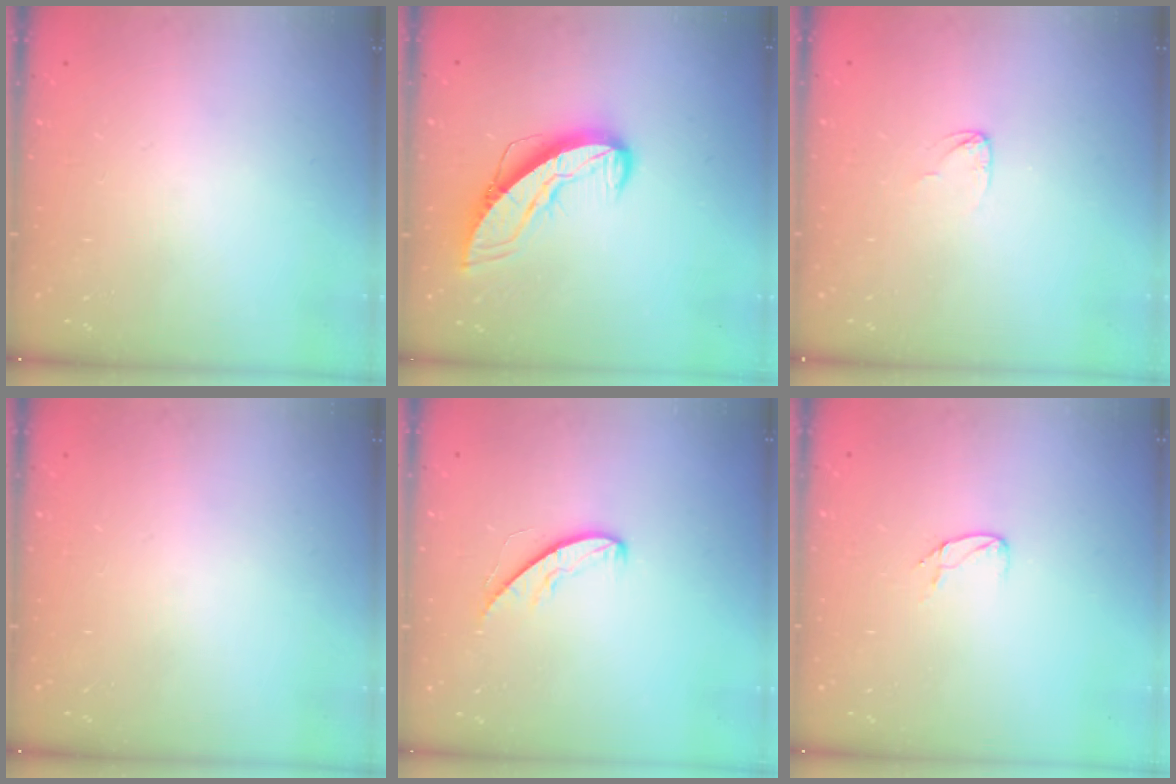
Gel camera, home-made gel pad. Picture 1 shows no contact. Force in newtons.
{"total": 9.8, "press": 9.7, "slide": 1.1}
{"total": 2.9, "press": 2.9, "slide": 0.2}
{"total": 0.0}
{"total": 5.1, "press": 5.1, "slide": 0.4}
{"total": 4.9, "press": 4.9, "slide": 0.4}